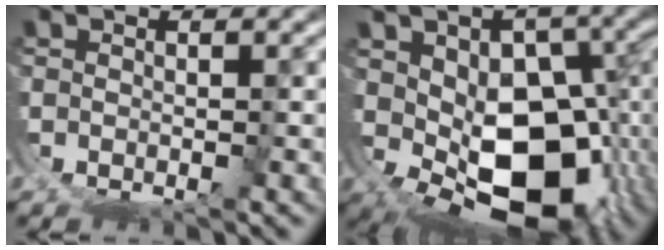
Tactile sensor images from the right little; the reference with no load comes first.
{"total": 13.8, "force": [-4.1, 8.5, 10.1], "torque": [-0.178, -0.086, -0.021]}